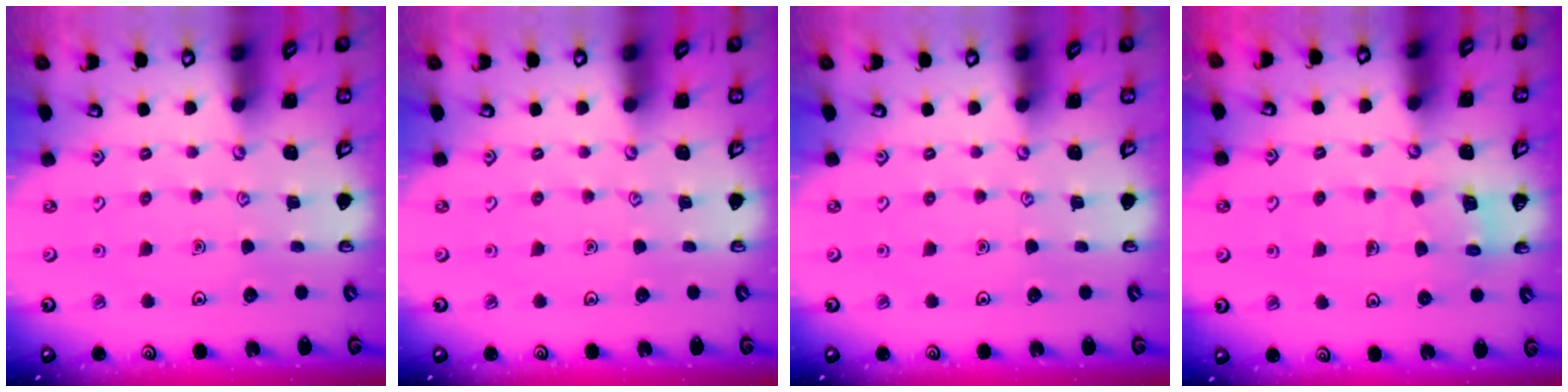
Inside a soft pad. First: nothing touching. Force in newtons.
{"total": 0.0}
{"total": 0.0}
{"total": 4.7, "press": 4.7, "slide": 0.4}